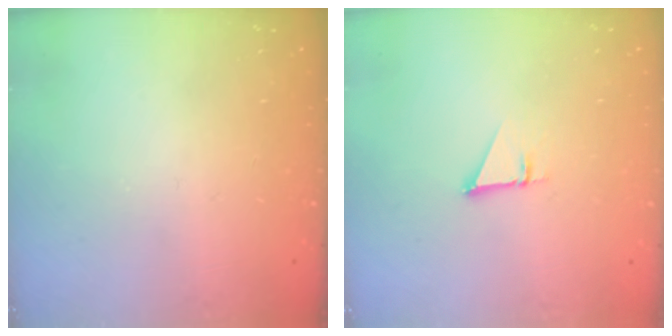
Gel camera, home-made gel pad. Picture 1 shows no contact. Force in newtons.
{"total": 1.0, "press": 1.0, "slide": 0.1}